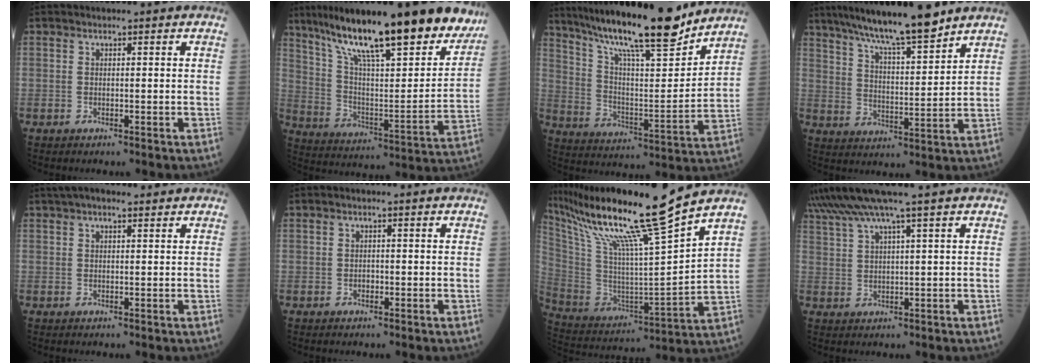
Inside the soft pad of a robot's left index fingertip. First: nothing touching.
{"total": 28.6, "force": [22.1, 5.3, 17.5], "torque": [-0.275, -0.005, 0.320]}
{"total": 20.9, "force": [17.5, 1.8, 11.3], "torque": [-0.194, -0.001, 0.285]}
{"total": 14.0, "force": [11.8, 0.8, 7.6], "torque": [-0.126, 0.008, 0.198]}
{"total": 4.9, "force": [3.9, 1.1, 2.8], "torque": [-0.047, 0.035, 0.064]}
{"total": 0.6, "force": [-0.2, 0.4, 0.4], "torque": [-0.007, 0.002, -0.006]}
{"total": 21.7, "force": [16.9, -2.3, 13.3], "torque": [-0.246, -0.030, 0.299]}
{"total": 8.4, "force": [6.5, -1.9, 4.9], "torque": [-0.087, 0.024, 0.117]}